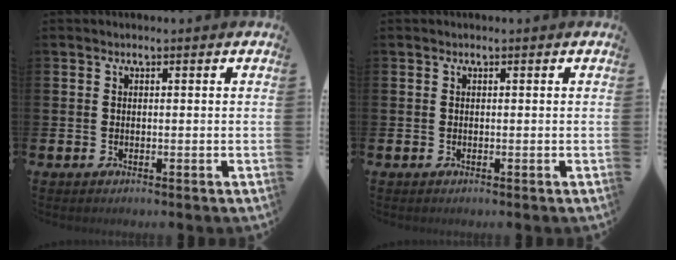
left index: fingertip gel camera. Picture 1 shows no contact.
{"total": 0.0}